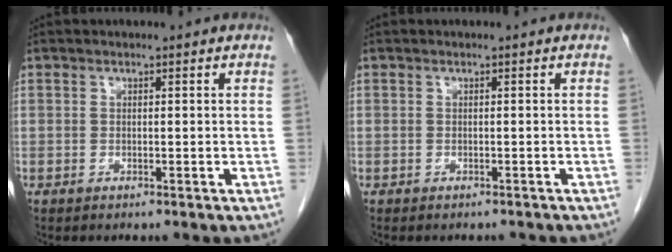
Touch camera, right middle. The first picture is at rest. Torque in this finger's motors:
{"motor_torque": [0.24, -0.21, -0.01, 0.00]}